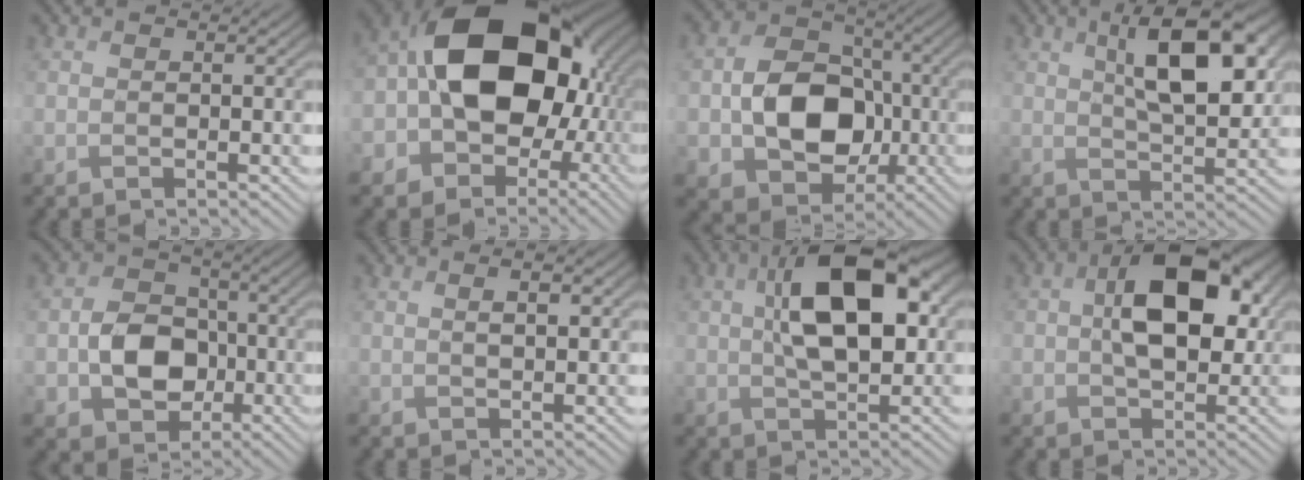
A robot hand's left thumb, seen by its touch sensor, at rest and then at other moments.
{"total": 18.0, "force": [-0.3, 13.2, 12.2], "torque": [-0.203, -0.003, -0.013]}
{"total": 11.8, "force": [-1.7, 9.2, 7.1], "torque": [-0.138, -0.007, -0.039]}
{"total": 10.8, "force": [3.7, 4.6, 9.1], "torque": [-0.147, 0.004, 0.057]}
{"total": 7.6, "force": [-1.6, 6.1, 4.3], "torque": [-0.082, -0.003, -0.040]}
{"total": 2.2, "force": [0.9, 0.8, 1.9], "torque": [-0.027, -0.006, 0.021]}
{"total": 11.7, "force": [2.4, 5.6, 10.0], "torque": [-0.173, 0.012, 0.036]}
{"total": 10.3, "force": [1.4, 6.0, 8.3], "torque": [-0.139, 0.007, 0.016]}